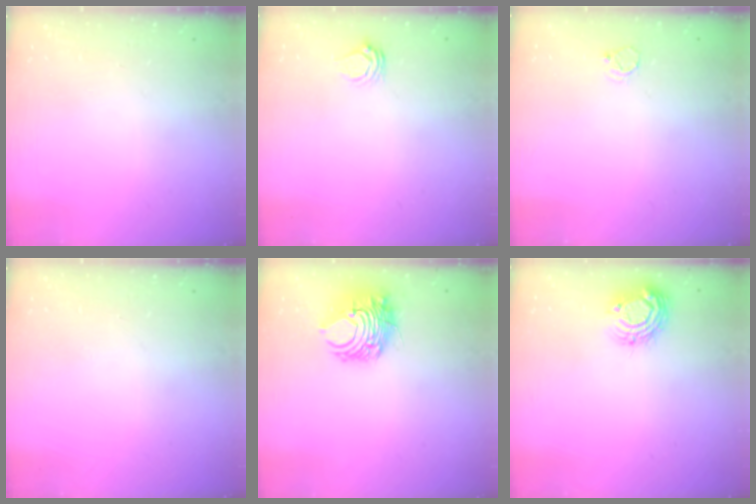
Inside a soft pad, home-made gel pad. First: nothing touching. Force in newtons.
{"total": 3.8, "press": 3.8, "slide": 0.3}
{"total": 3.4, "press": 3.3, "slide": 0.3}
{"total": 0.0}
{"total": 8.5, "press": 8.4, "slide": 0.8}
{"total": 9.3, "press": 9.3, "slide": 0.7}